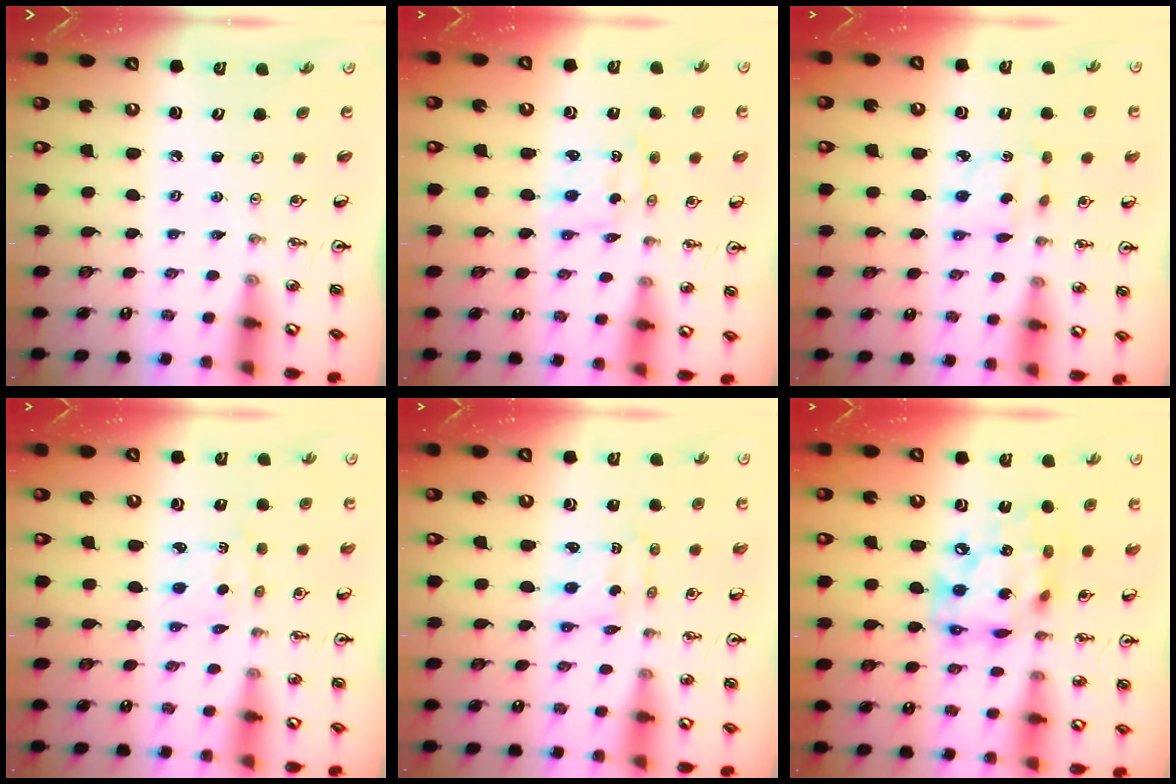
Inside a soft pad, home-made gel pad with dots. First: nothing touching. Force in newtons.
{"total": 0.9, "press": 0.9, "slide": 0.1}
{"total": 3.5, "press": 3.5, "slide": 0.6}
{"total": 2.5, "press": 2.5, "slide": 0.3}
{"total": 1.9, "press": 1.9, "slide": 0.4}
{"total": 16.0, "press": 15.9, "slide": 1.5}